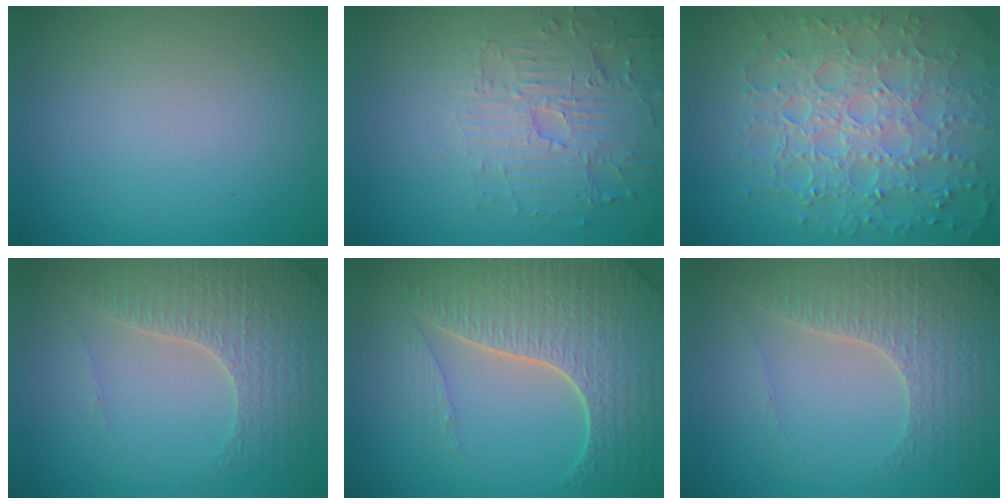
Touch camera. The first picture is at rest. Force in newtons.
{"total": 5.0, "press": 3.9, "slide": 3.2}
{"total": 8.0, "press": 5.6, "slide": 5.6}
{"total": 3.8, "press": 3.7, "slide": 0.9}
{"total": 7.4, "press": 5.5, "slide": 5.0}
{"total": 3.8, "press": 3.7, "slide": 0.9}